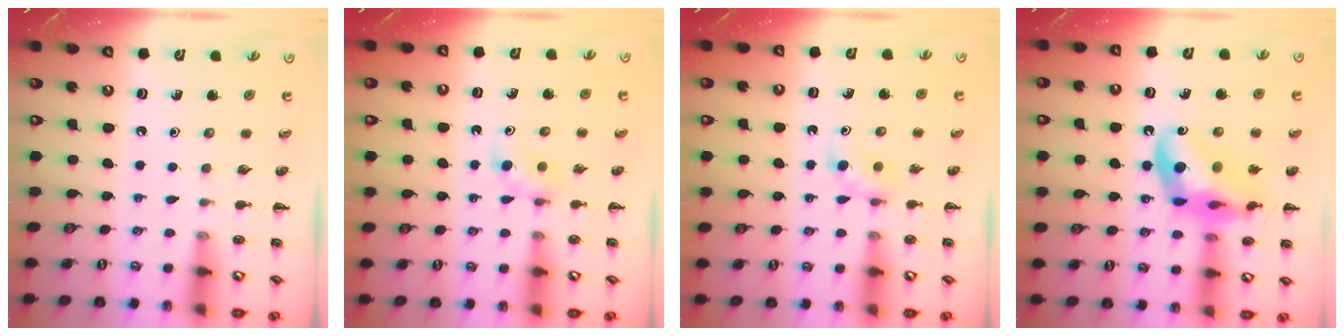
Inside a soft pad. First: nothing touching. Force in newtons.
{"total": 2.9, "press": 2.7, "slide": 1.1}
{"total": 2.9, "press": 2.7, "slide": 1.1}
{"total": 15.7, "press": 15.3, "slide": 3.4}